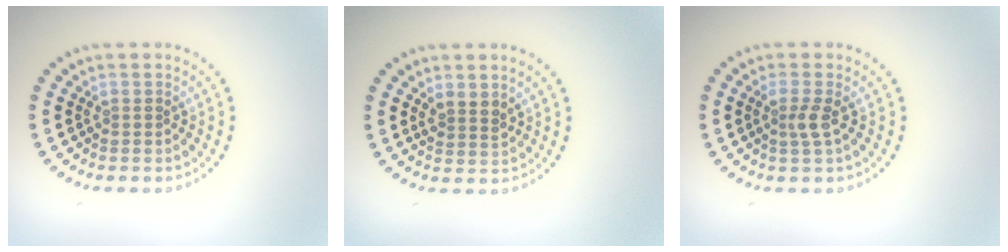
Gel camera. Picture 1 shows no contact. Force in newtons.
{"total": 1.6, "press": 1.3, "slide": 0.8}
{"total": 1.7, "press": 1.2, "slide": 1.1}